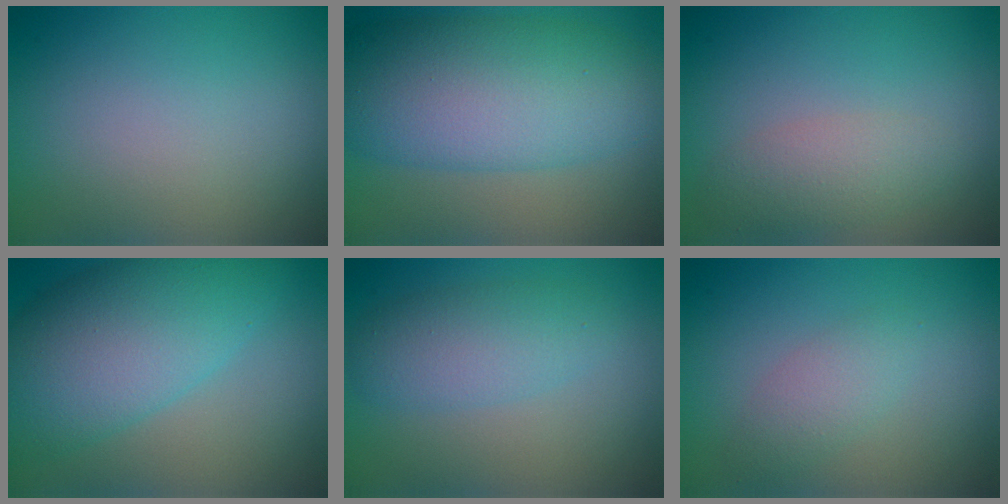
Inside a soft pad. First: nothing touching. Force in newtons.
{"total": 9.9, "press": 9.9, "slide": 0.2}
{"total": 2.7, "press": 2.7, "slide": 0.1}
{"total": 9.1, "press": 9.1, "slide": 0.3}
{"total": 3.5, "press": 3.5, "slide": 0.2}
{"total": 1.9, "press": 1.9, "slide": 0.2}